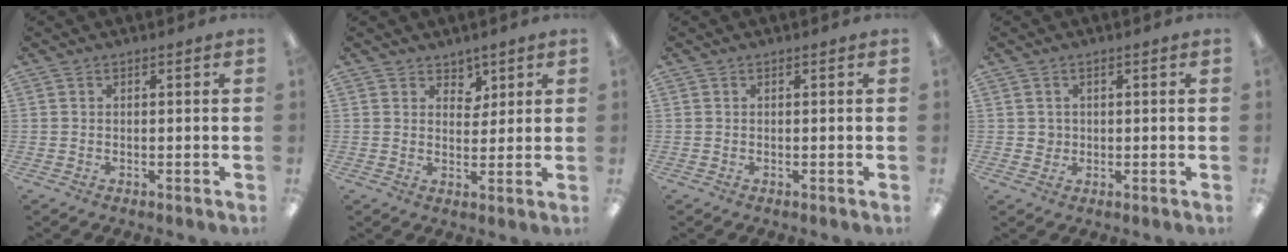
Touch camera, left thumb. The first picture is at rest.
{"total": 4.0, "force": [2.7, 2.9, 0.3], "torque": [0.006, -0.014, 0.046]}
{"total": 0.0}
{"total": 2.0, "force": [0.4, 2.0, 0.3], "torque": [-0.001, 0.002, 0.003]}